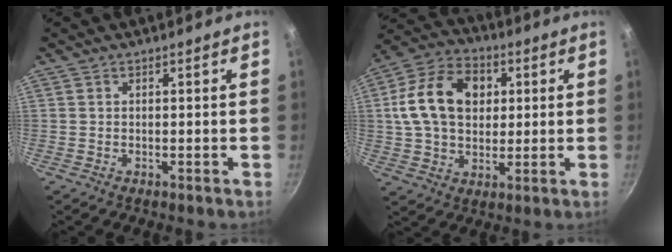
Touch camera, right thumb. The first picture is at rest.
{"total": 16.4, "force": [3.2, 11.9, 10.8], "torque": [-0.168, 0.014, 0.045]}